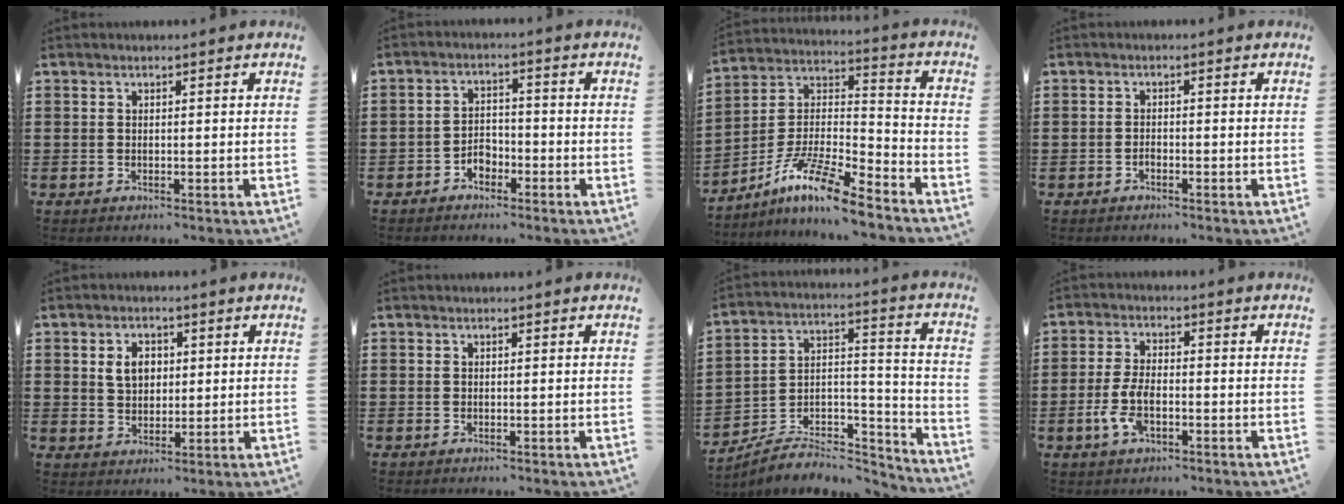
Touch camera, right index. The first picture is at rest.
{"total": 2.9, "force": [-2.0, 1.7, 1.2], "torque": [-0.027, 0.003, -0.041]}
{"total": 10.6, "force": [-8.5, 1.1, 6.3], "torque": [-0.136, 0.002, -0.174]}
{"total": 1.0, "force": [-0.7, 0.5, 0.5], "torque": [-0.013, -0.005, -0.012]}
{"total": 4.1, "force": [1.0, 3.0, 2.6], "torque": [-0.061, 0.014, 0.016]}
{"total": 0.0}
{"total": 5.9, "force": [-5.0, 2.7, 1.5], "torque": [-0.019, 0.008, -0.094]}
{"total": 5.6, "force": [-1.9, 2.7, 4.5], "torque": [-0.106, -0.004, -0.039]}